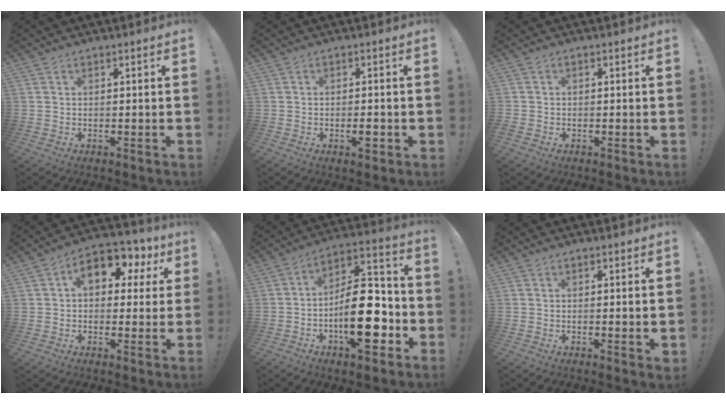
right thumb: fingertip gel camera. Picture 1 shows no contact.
{"total": 2.8, "force": [-1.3, 0.9, 2.3], "torque": [-0.033, 0.005, -0.021]}
{"total": 1.0, "force": [-0.7, 0.7, 0.2], "torque": [-0.007, 0.005, -0.012]}
{"total": 12.4, "force": [4.1, 7.9, 8.6], "torque": [-0.117, -0.006, 0.072]}
{"total": 21.8, "force": [-5.9, 9.6, 18.7], "torque": [-0.300, 0.042, -0.083]}
{"total": 1.3, "force": [0.7, 0.5, 1.1], "torque": [-0.008, -0.004, 0.010]}